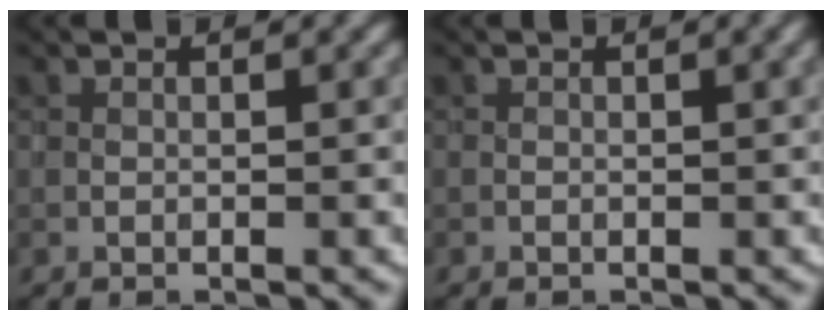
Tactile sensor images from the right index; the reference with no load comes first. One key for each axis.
{"total": 0.9, "fx": 0.1, "fy": 0.3, "fz": 0.9, "tx": -0.014, "ty": 0.001, "tz": 0.002}